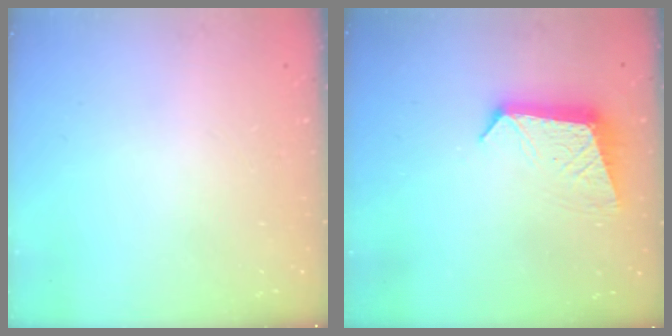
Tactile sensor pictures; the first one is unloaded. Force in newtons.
{"total": 10.0, "press": 10.0, "slide": 0.5}